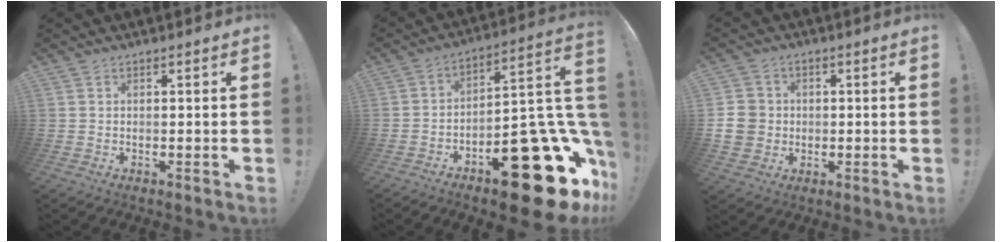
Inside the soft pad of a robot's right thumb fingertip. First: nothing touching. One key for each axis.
{"total": 26.6, "fx": -13.5, "fy": 10.5, "fz": 20.4, "tx": -0.203, "ty": 0.075, "tz": -0.195}
{"total": 8.7, "fx": -0.4, "fy": 8.0, "fz": 3.4, "tx": -0.066, "ty": 0.009, "tz": -0.005}